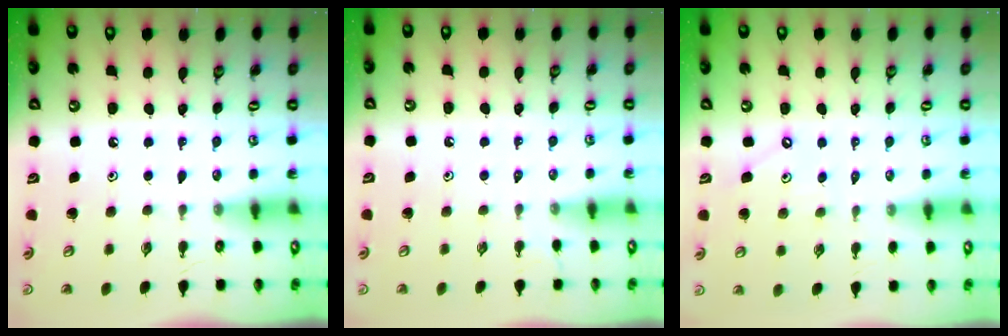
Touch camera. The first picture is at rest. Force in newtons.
{"total": 1.1, "press": 1.1, "slide": 0.3}
{"total": 2.9, "press": 2.8, "slide": 0.5}